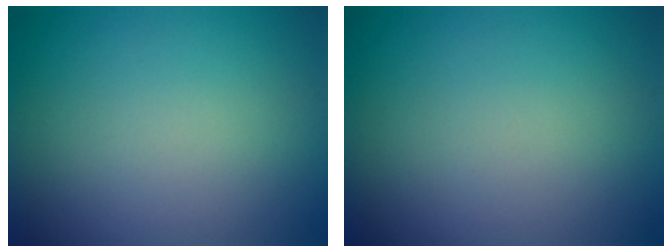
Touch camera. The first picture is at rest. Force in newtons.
{"total": 0.0}